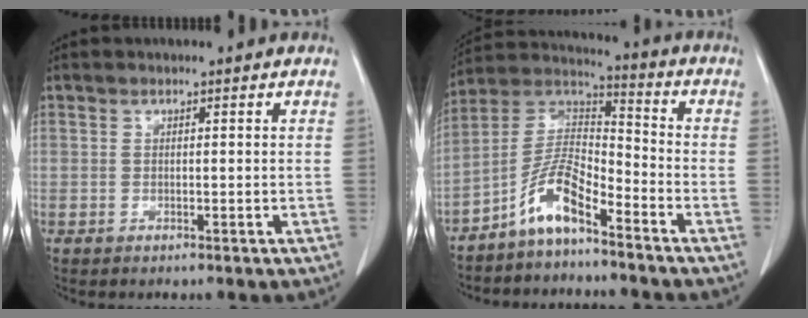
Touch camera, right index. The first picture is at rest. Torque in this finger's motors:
{"motor_torque": [1.32, -0.81, 0.29, 0.16]}